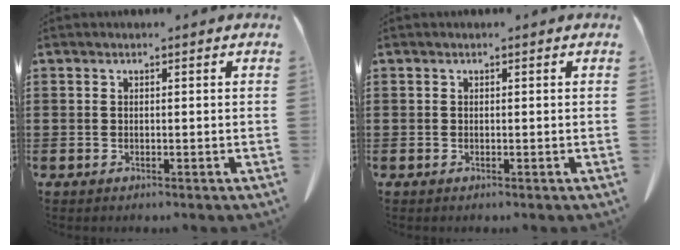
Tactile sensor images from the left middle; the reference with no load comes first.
{"total": 0.0}